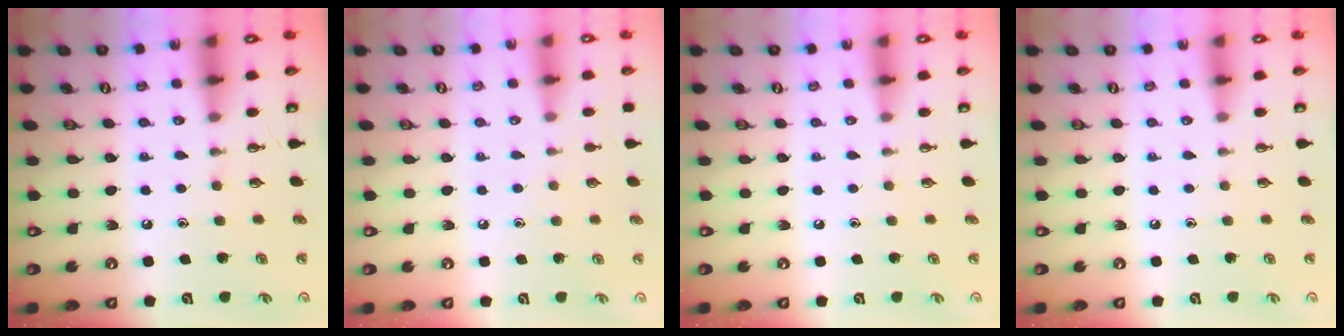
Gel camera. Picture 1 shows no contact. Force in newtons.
{"total": 3.1, "press": 3.1, "slide": 0.4}
{"total": 0.0}
{"total": 0.0}